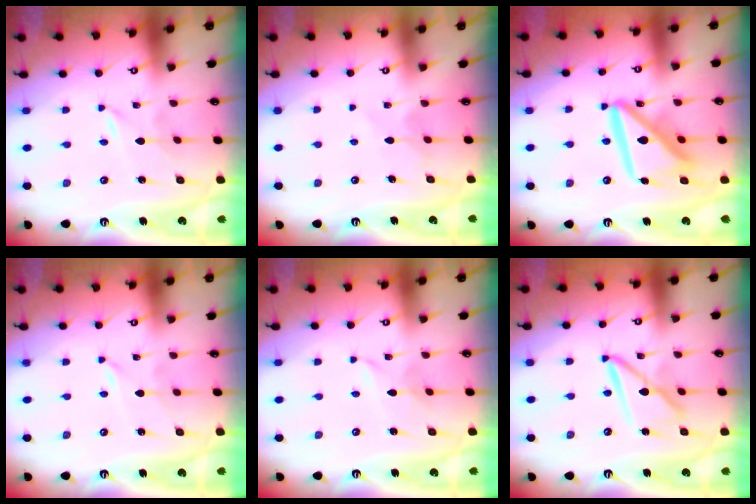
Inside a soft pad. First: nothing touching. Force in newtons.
{"total": 5.5, "press": 5.5, "slide": 0.7}
{"total": 16.0, "press": 15.9, "slide": 2.0}
{"total": 0.0}
{"total": 1.3, "press": 1.3, "slide": 0.1}
{"total": 10.8, "press": 10.7, "slide": 1.0}